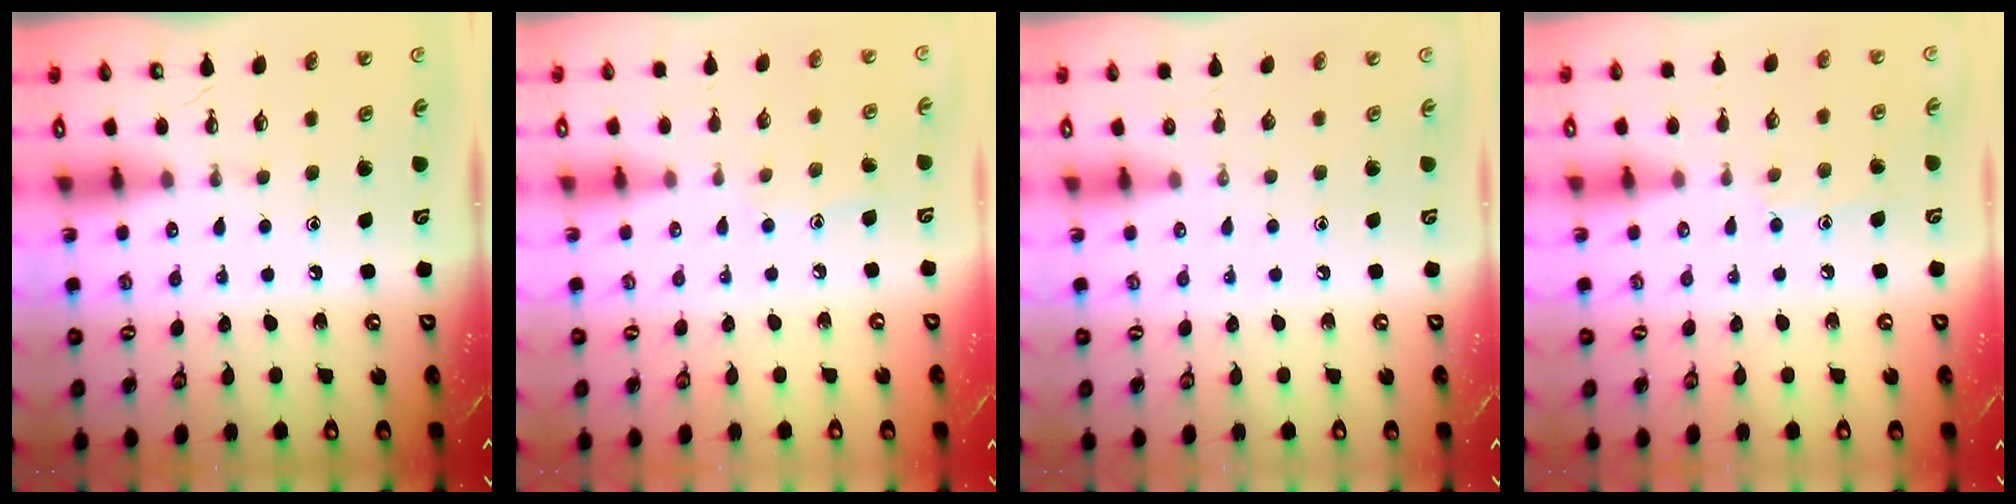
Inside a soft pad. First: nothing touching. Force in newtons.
{"total": 5.2, "press": 5.2, "slide": 0.5}
{"total": 0.0}
{"total": 6.9, "press": 6.8, "slide": 0.9}